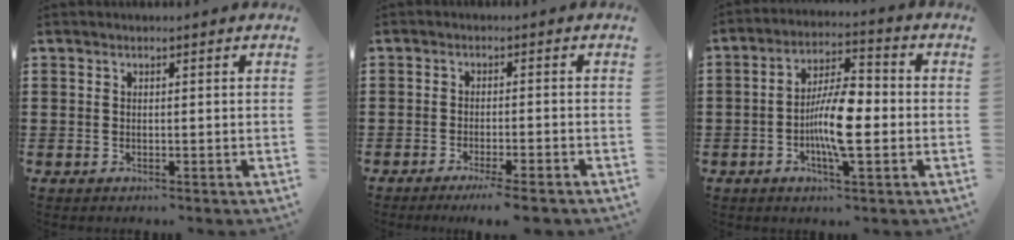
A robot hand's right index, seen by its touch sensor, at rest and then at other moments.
{"total": 3.1, "force": [-2.5, -0.3, 1.8], "torque": [-0.027, -0.004, -0.045]}
{"total": 8.7, "force": [-1.9, 2.3, 8.2], "torque": [-0.160, -0.002, -0.039]}